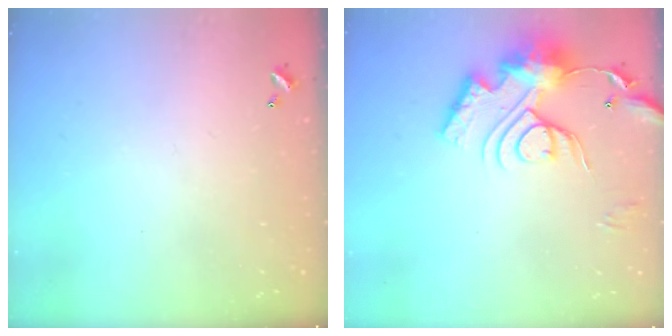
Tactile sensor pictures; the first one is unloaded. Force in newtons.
{"total": 18.0, "press": 18.0, "slide": 1.7}